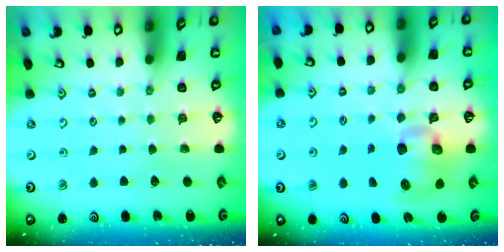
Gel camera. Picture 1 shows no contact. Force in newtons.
{"total": 9.9, "press": 9.8, "slide": 1.9}